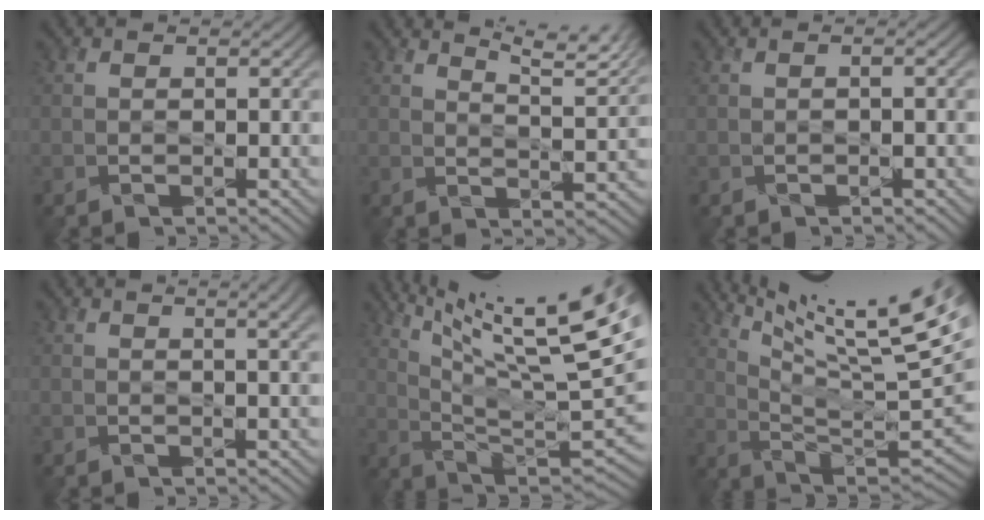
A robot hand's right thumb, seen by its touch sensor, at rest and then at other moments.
{"total": 7.3, "force": [5.5, 1.2, 4.6], "torque": [-0.074, -0.004, 0.082]}
{"total": 1.1, "force": [-0.2, 0.2, 1.0], "torque": [-0.017, 0.000, -0.004]}
{"total": 3.2, "force": [1.7, 0.9, 2.6], "torque": [-0.029, 0.007, 0.010]}
{"total": 20.4, "force": [12.4, 4.0, 15.8], "torque": [-0.253, 0.003, 0.195]}
{"total": 18.7, "force": [12.0, 3.3, 13.9], "torque": [-0.226, -0.007, 0.193]}